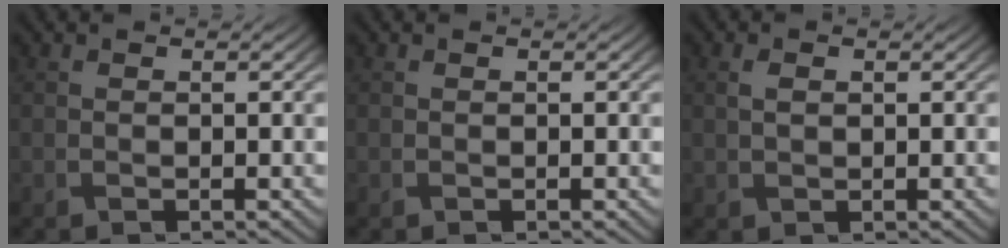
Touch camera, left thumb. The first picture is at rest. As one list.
[{"total": 0.0}, {"total": 1.5, "force": [0.4, 0.9, 1.1], "torque": [-0.028, 0.000, 0.011]}]